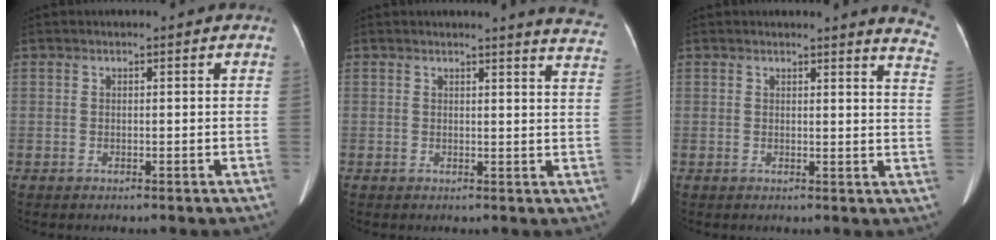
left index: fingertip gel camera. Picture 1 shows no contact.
{"total": 8.4, "force": [8.2, 0.0, 1.9], "torque": [-0.006, -0.059, 0.053]}
{"total": 8.2, "force": [7.9, -0.1, 2.1], "torque": [-0.005, -0.070, 0.051]}